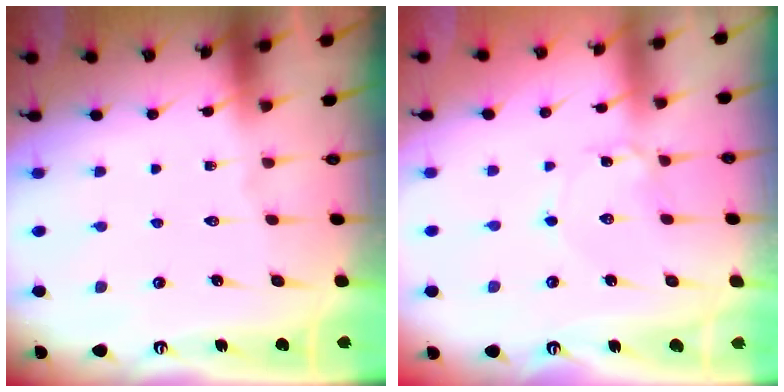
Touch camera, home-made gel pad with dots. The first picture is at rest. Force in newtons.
{"total": 1.5, "press": 1.5, "slide": 0.1}